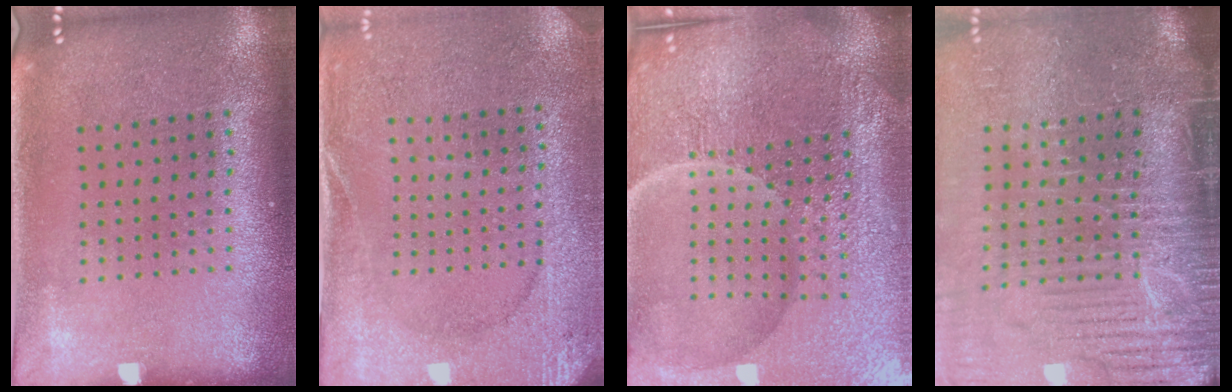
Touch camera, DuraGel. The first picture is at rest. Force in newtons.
{"total": 2.6, "press": 2.5, "slide": 0.5}
{"total": 6.0, "press": 5.5, "slide": 2.3}
{"total": 5.0, "press": 4.2, "slide": 2.7}